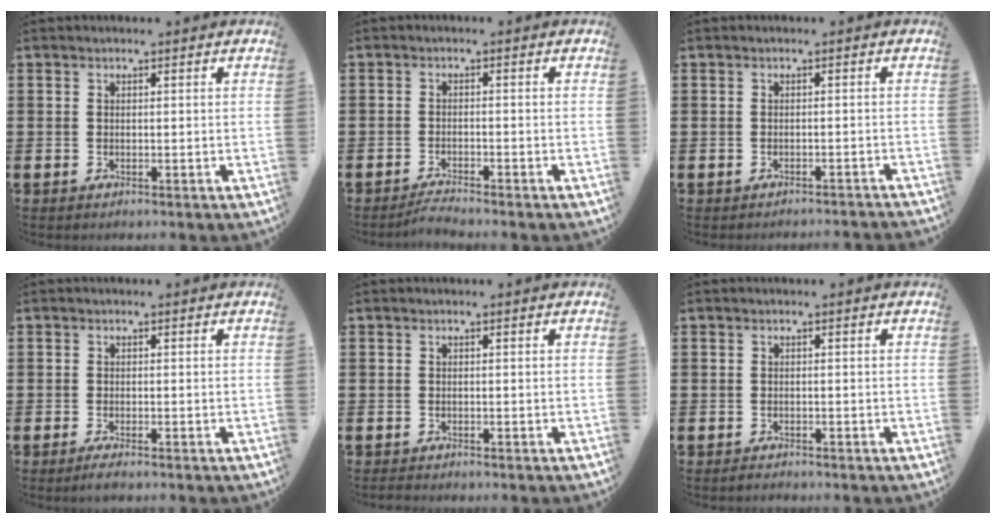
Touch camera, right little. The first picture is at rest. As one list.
[{"total": 1.7, "force": [-1.6, -0.1, 0.5], "torque": [-0.010, 0.003, -0.031]}, {"total": 1.0, "force": [-0.9, -0.2, 0.0], "torque": [0.001, 0.002, -0.020]}, {"total": 1.1, "force": [-0.7, 0.1, 0.9], "torque": [-0.016, -0.002, -0.013]}, {"total": 0.5, "force": [-0.5, 0.1, 0.2], "torque": [-0.005, -0.001, -0.010]}, {"total": 0.6, "force": [-0.6, 0.1, 0.1], "torque": [-0.004, -0.003, -0.012]}]